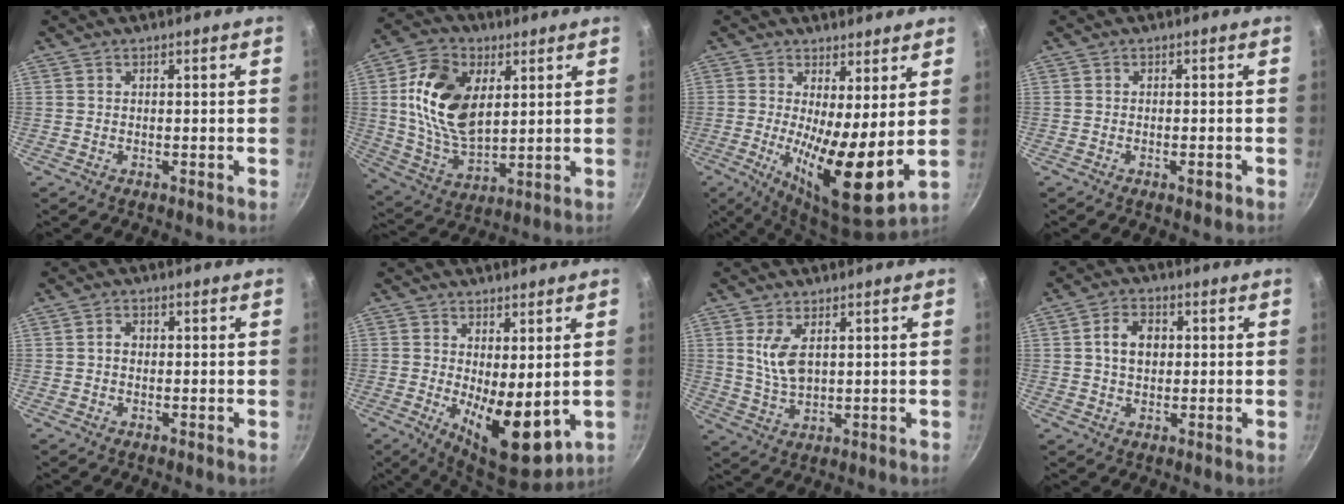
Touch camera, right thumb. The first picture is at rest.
{"total": 17.2, "force": [4.0, 10.6, 12.9], "torque": [-0.223, -0.011, 0.080]}
{"total": 13.3, "force": [1.4, 3.7, 12.6], "torque": [-0.207, -0.038, 0.022]}
{"total": 1.6, "force": [-0.8, 0.6, 1.3], "torque": [-0.021, 0.005, -0.012]}
{"total": 2.0, "force": [0.1, 1.5, 1.3], "torque": [-0.015, 0.006, -0.001]}
{"total": 10.8, "force": [-0.7, 4.5, 9.8], "torque": [-0.126, -0.019, 0.003]}
{"total": 6.5, "force": [2.0, 3.3, 5.2], "torque": [-0.093, -0.020, 0.045]}
{"total": 6.3, "force": [0.8, 4.5, 4.3], "torque": [-0.056, 0.008, 0.010]}